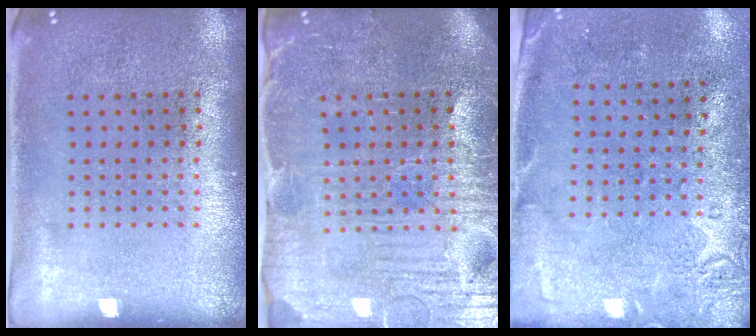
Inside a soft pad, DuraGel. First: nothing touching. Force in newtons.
{"total": 4.1, "press": 4.0, "slide": 1.0}
{"total": 2.7, "press": 2.2, "slide": 1.7}